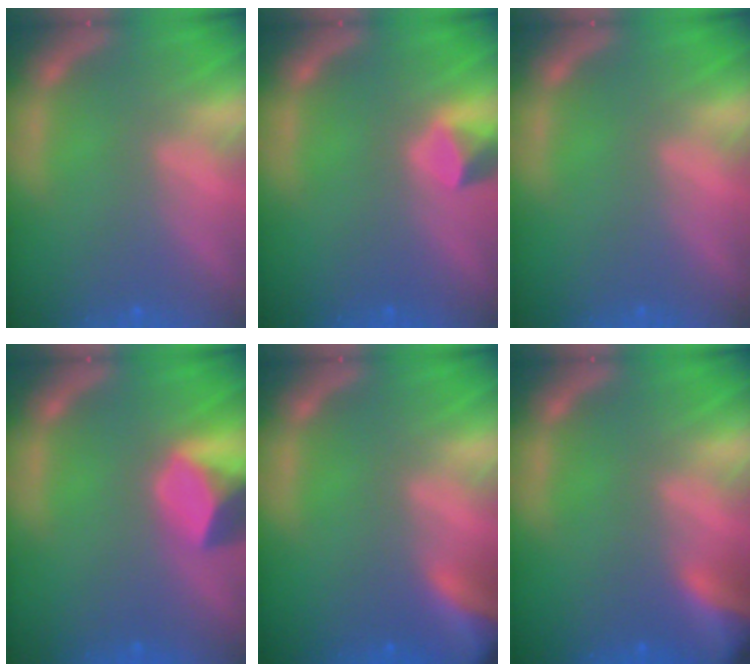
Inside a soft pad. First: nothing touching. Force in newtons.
{"total": 1.9}
{"total": 0.0}
{"total": 4.9}
{"total": 7.4}
{"total": 6.5}